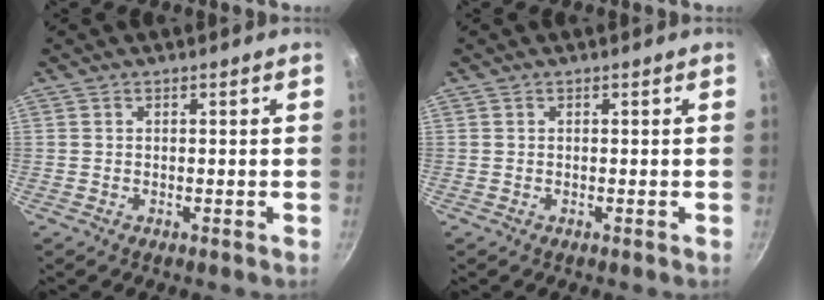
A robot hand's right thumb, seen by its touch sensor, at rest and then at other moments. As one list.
[{"total": 0.0}]